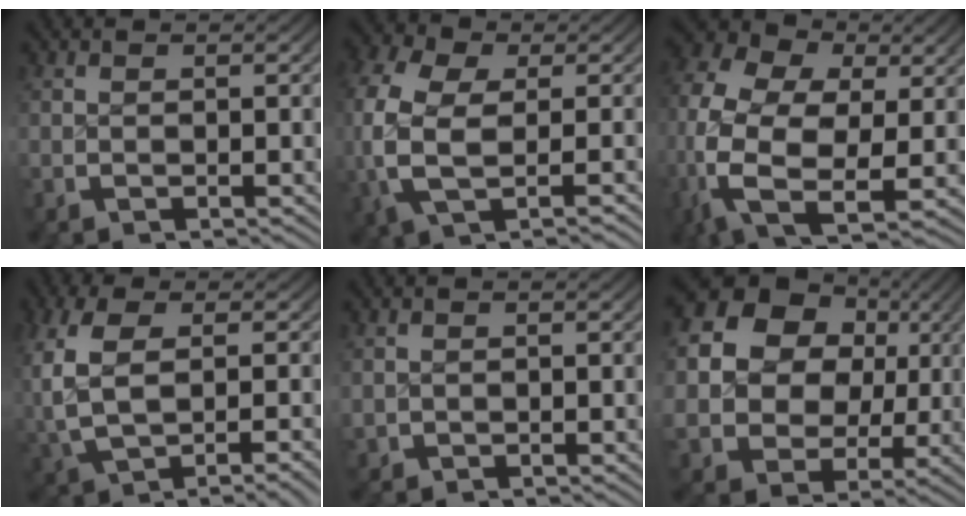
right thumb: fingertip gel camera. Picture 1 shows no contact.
{"total": 8.2, "force": [-0.2, 5.5, 6.1], "torque": [-0.165, -0.029, 0.008]}
{"total": 14.6, "force": [-0.8, 10.5, 10.1], "torque": [-0.244, -0.062, -0.001]}
{"total": 7.1, "force": [-0.8, 3.5, 6.1], "torque": [-0.145, -0.016, 0.006]}
{"total": 0.7, "force": [0.1, 0.7, 0.0], "torque": [0.001, -0.006, 0.009]}
{"total": 13.6, "force": [2.1, 10.7, 8.0], "torque": [-0.186, -0.029, 0.039]}